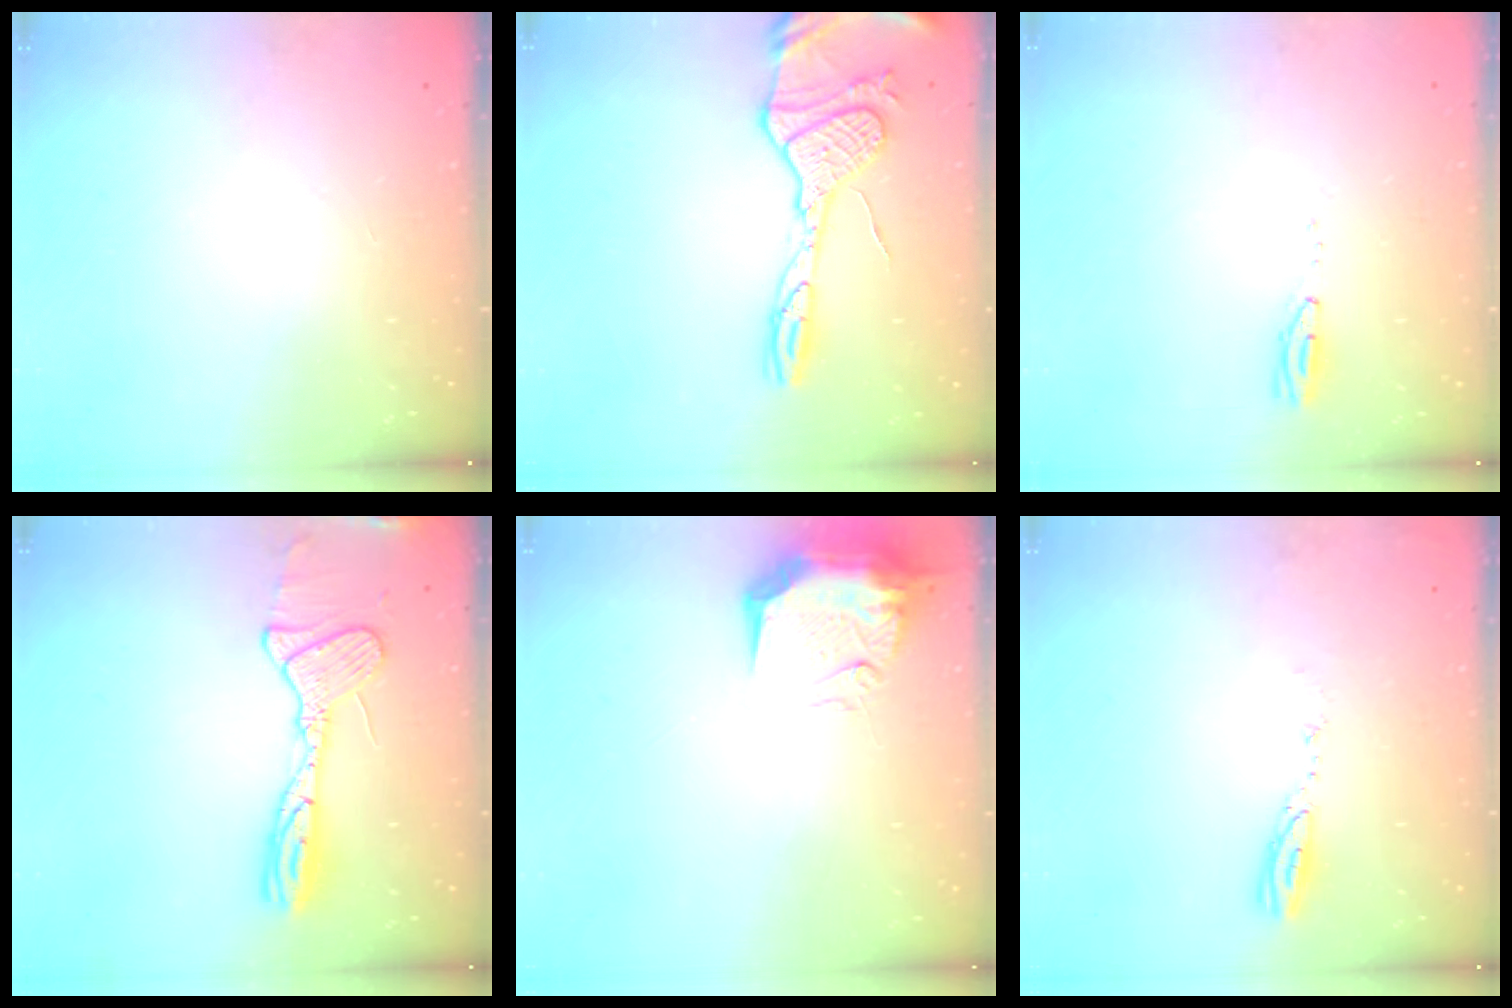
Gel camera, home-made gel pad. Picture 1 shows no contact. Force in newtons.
{"total": 16.0, "press": 15.9, "slide": 1.6}
{"total": 4.2, "press": 2.6, "slide": 3.3}
{"total": 13.1, "press": 13.1, "slide": 0.3}
{"total": 11.0, "press": 10.9, "slide": 1.1}
{"total": 3.6, "press": 3.6, "slide": 0.3}